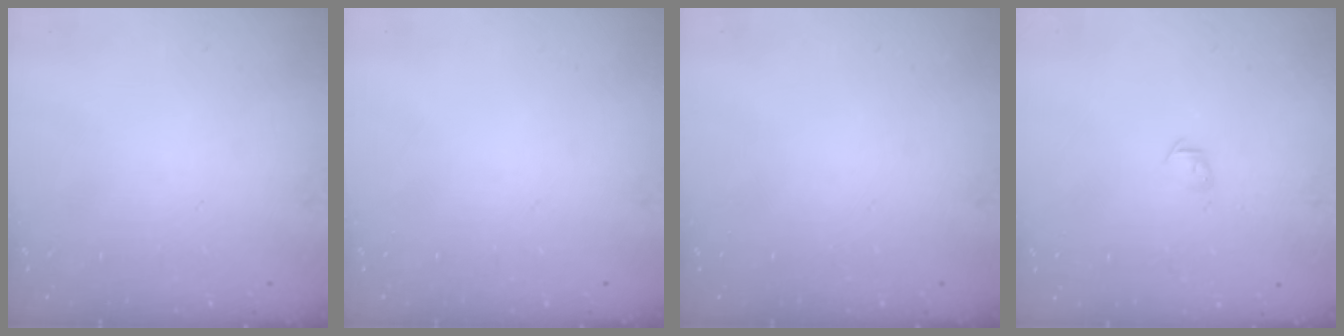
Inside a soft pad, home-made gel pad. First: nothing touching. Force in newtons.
{"total": 0.0}
{"total": 0.0}
{"total": 3.1, "press": 3.0, "slide": 0.8}